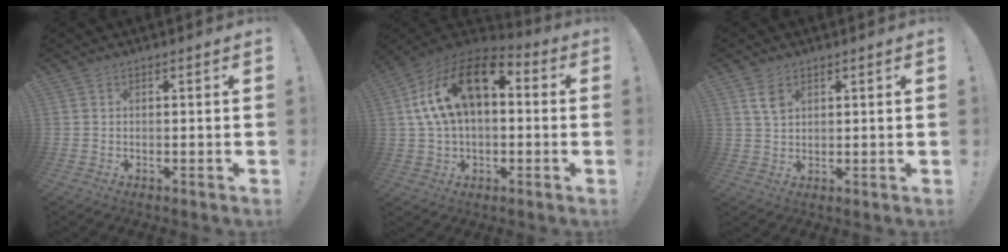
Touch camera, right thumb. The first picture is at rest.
{"total": 19.4, "force": [5.9, 11.0, 14.8], "torque": [-0.262, -0.008, 0.107]}
{"total": 4.5, "force": [2.3, 2.7, 2.7], "torque": [-0.038, -0.009, 0.041]}